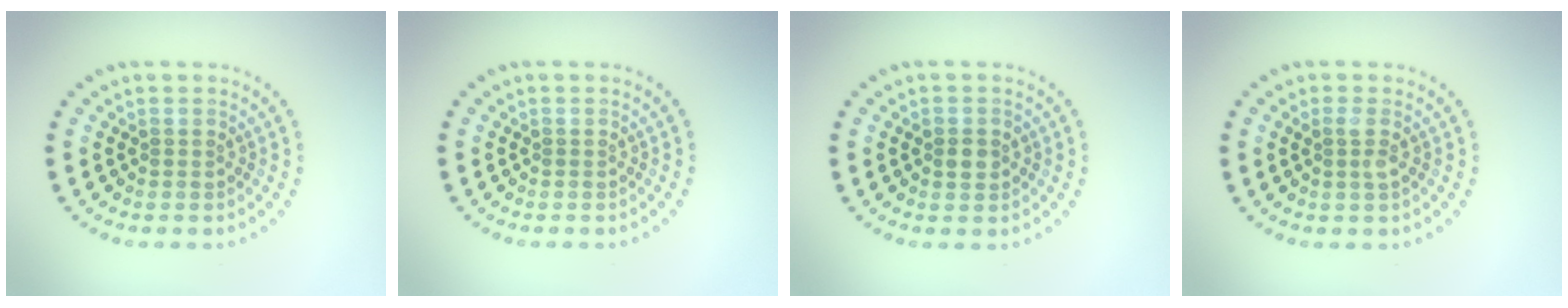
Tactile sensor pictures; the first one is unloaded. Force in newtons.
{"total": 0.0}
{"total": 1.5, "press": 1.5, "slide": 0.3}
{"total": 1.1, "press": 1.1, "slide": 0.4}